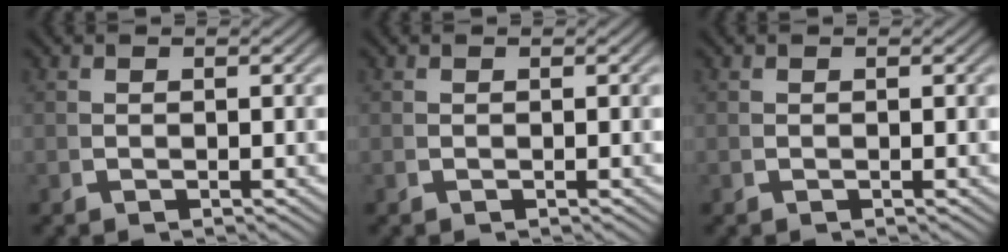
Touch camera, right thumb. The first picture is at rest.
{"total": 0.0}
{"total": 0.0}